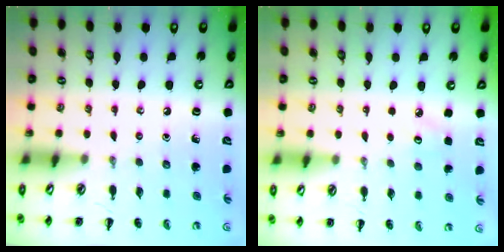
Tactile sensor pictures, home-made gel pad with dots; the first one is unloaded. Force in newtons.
{"total": 3.6, "press": 3.5, "slide": 0.8}